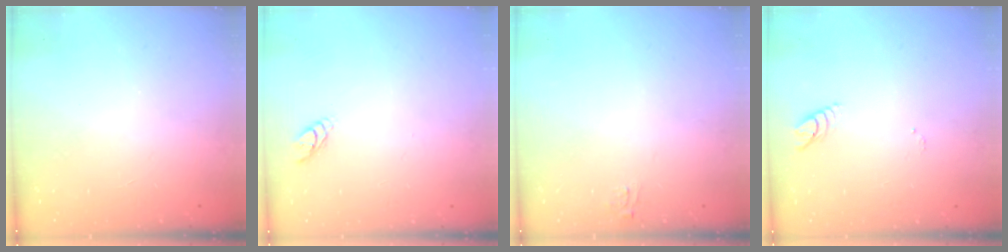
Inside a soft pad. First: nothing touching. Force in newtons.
{"total": 3.1, "press": 3.1, "slide": 0.3}
{"total": 3.3, "press": 3.3, "slide": 0.4}
{"total": 3.7, "press": 3.7, "slide": 0.4}